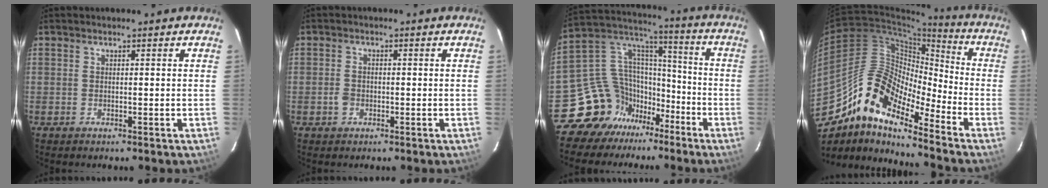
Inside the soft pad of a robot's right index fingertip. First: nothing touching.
{"total": 2.0, "force": [-0.8, 1.5, 1.0], "torque": [-0.023, 0.004, -0.015]}
{"total": 14.0, "force": [-9.6, 10.1, 1.2], "torque": [-0.046, 0.079, -0.166]}
{"total": 14.5, "force": [-11.0, 4.6, 8.2], "torque": [-0.131, 0.009, -0.224]}